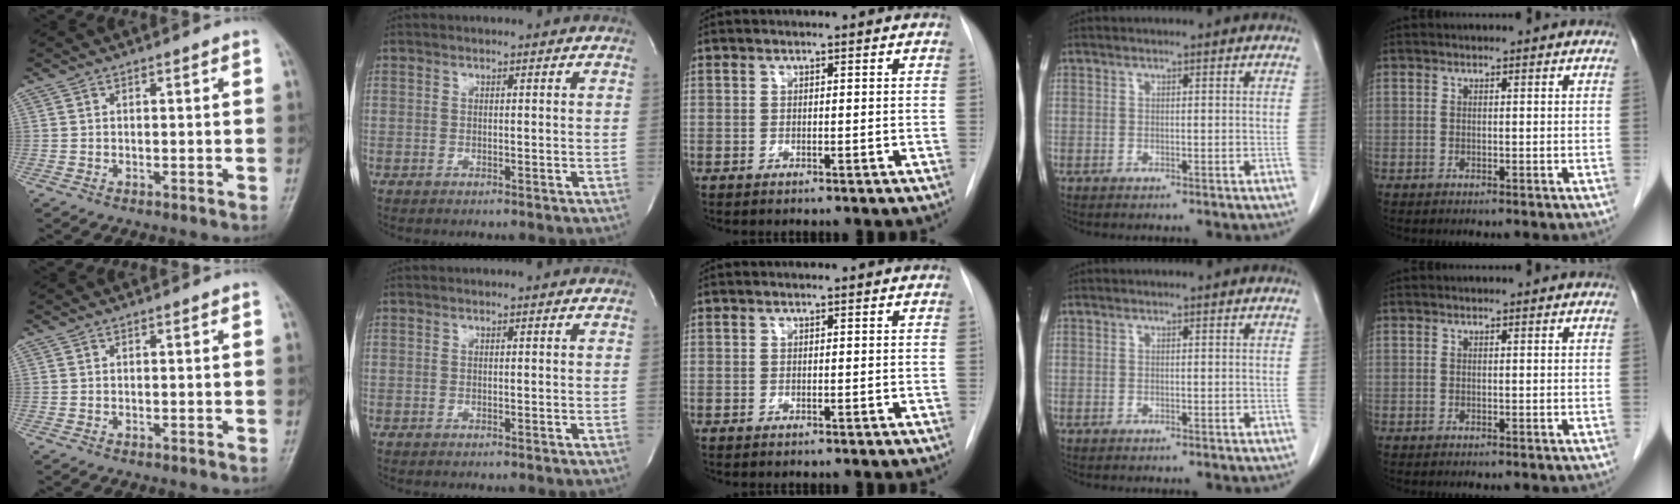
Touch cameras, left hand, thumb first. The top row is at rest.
{}